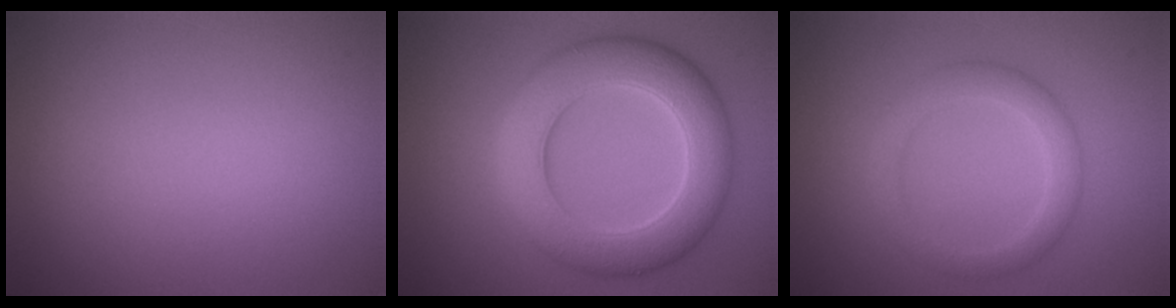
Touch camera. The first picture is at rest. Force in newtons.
{"total": 8.3, "press": 8.3, "slide": 0.2}
{"total": 1.9, "press": 1.9, "slide": 0.2}